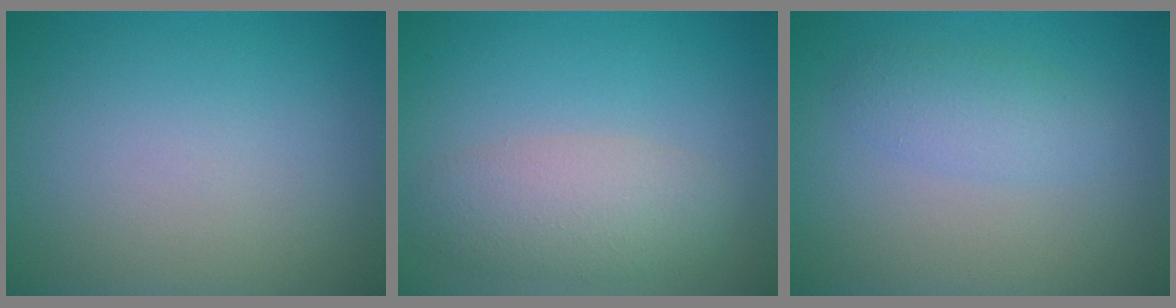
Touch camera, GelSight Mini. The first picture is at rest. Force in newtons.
{"total": 3.9, "press": 3.9, "slide": 0.1}
{"total": 2.2, "press": 2.2, "slide": 0.1}